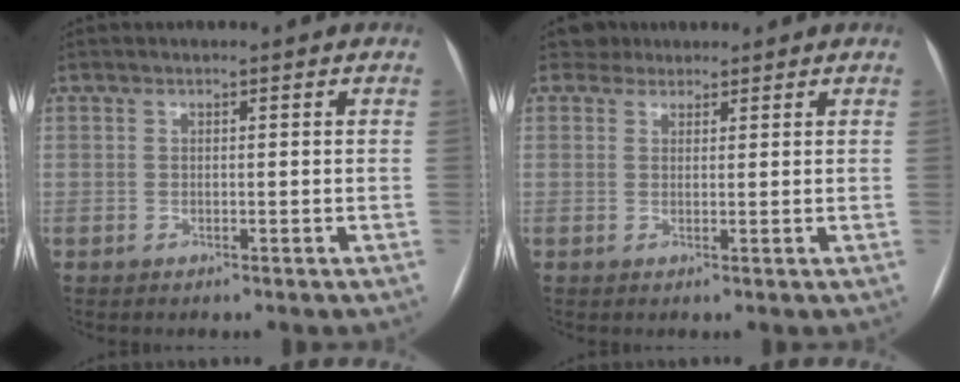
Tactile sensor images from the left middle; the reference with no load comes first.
{"total": 2.2, "force": [1.8, 1.2, -0.4], "torque": [0.008, 0.010, 0.024]}